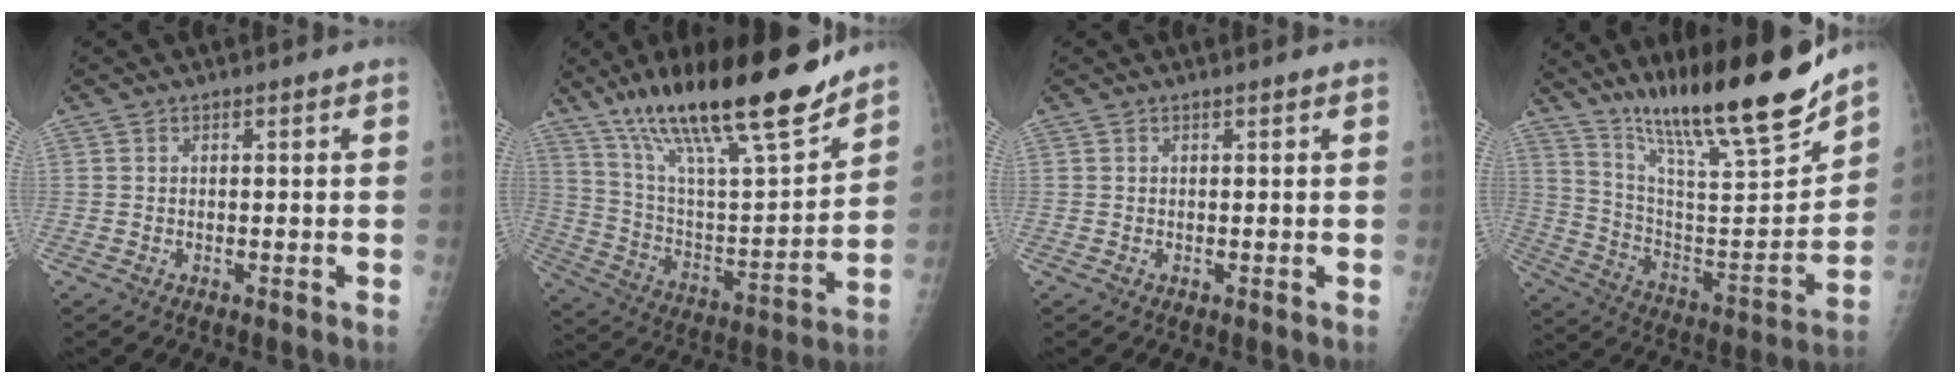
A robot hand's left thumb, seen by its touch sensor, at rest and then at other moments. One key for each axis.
{"total": 26.0, "fx": 18.7, "fy": 5.3, "fz": 17.2, "tx": -0.269, "ty": -0.068, "tz": 0.322}
{"total": 0.0}
{"total": 24.9, "fx": 19.2, "fy": 3.4, "fz": 15.5, "tx": -0.230, "ty": -0.093, "tz": 0.325}